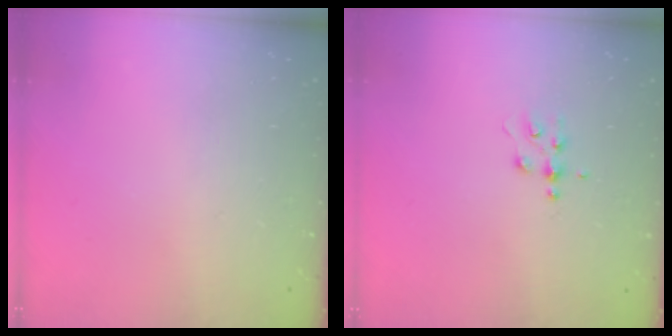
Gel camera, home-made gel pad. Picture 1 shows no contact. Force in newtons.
{"total": 4.3, "press": 4.3, "slide": 0.5}